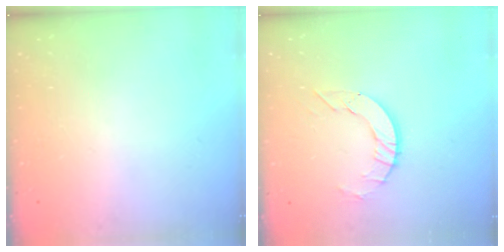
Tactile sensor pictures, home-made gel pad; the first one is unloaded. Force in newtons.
{"total": 7.1, "press": 7.0, "slide": 0.7}